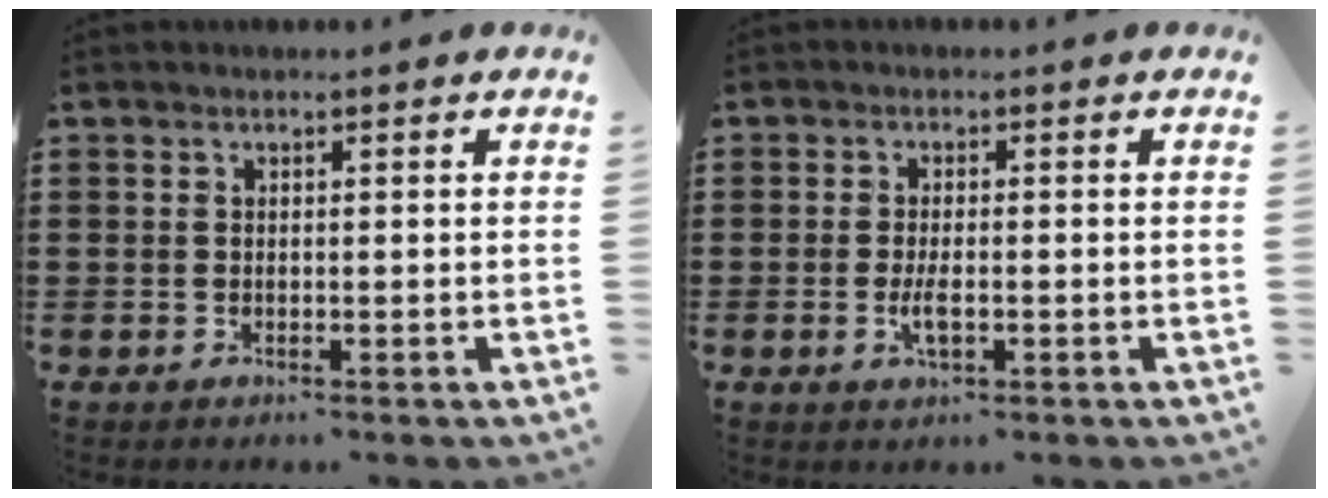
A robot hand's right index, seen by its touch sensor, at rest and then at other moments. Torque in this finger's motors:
{"motor_torque": [0.72, 1.42, 0.00, 0.00]}